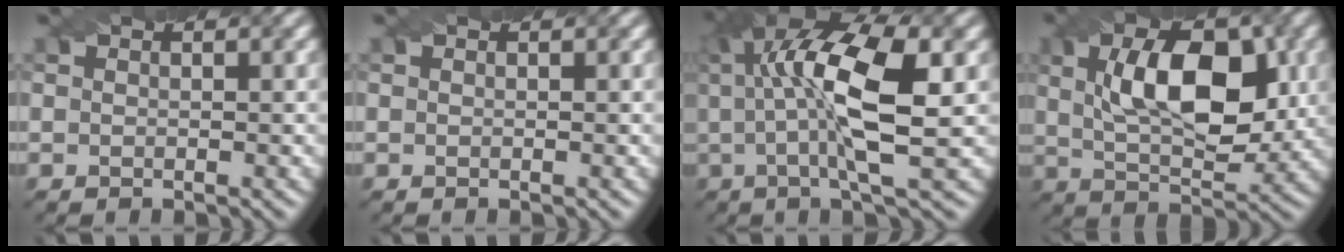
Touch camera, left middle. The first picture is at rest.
{"total": 0.0}
{"total": 10.1, "force": [1.1, 2.8, 9.7], "torque": [-0.169, 0.018, 0.029]}
{"total": 9.3, "force": [1.4, 4.6, 7.9], "torque": [-0.131, 0.013, 0.030]}